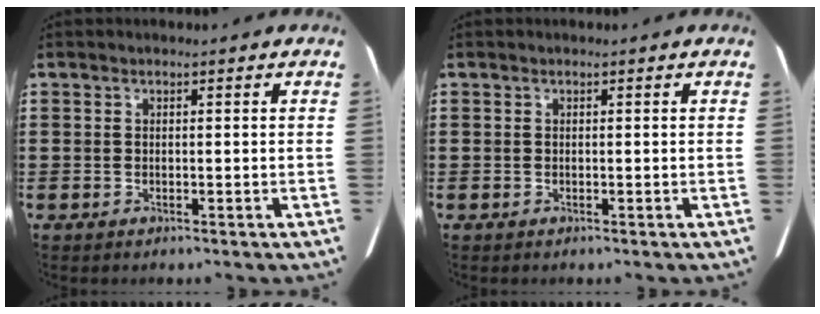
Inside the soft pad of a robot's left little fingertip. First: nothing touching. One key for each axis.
{"total": 0.0}